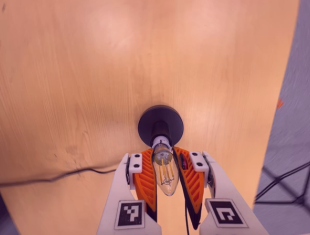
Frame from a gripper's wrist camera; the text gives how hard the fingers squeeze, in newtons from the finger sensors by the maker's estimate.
{"total": 25.0, "left": 23.9, "right": 26.0}